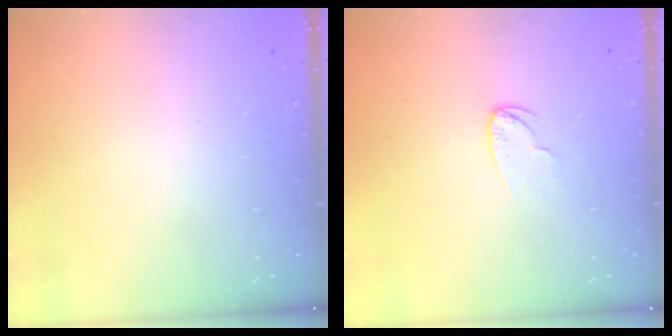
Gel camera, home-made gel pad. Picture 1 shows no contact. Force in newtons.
{"total": 6.3, "press": 6.2, "slide": 0.4}